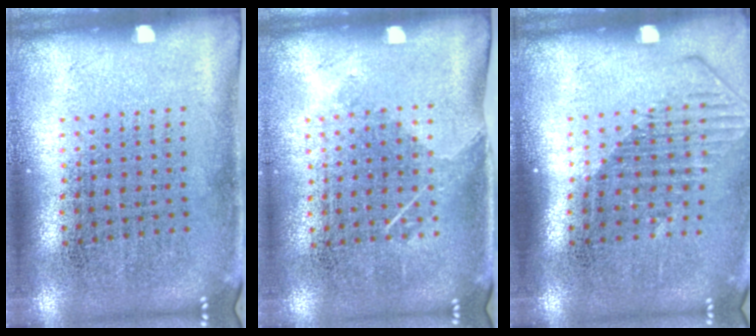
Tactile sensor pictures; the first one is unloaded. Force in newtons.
{"total": 1.2, "press": 0.9, "slide": 0.8}
{"total": 1.5, "press": 1.2, "slide": 1.0}